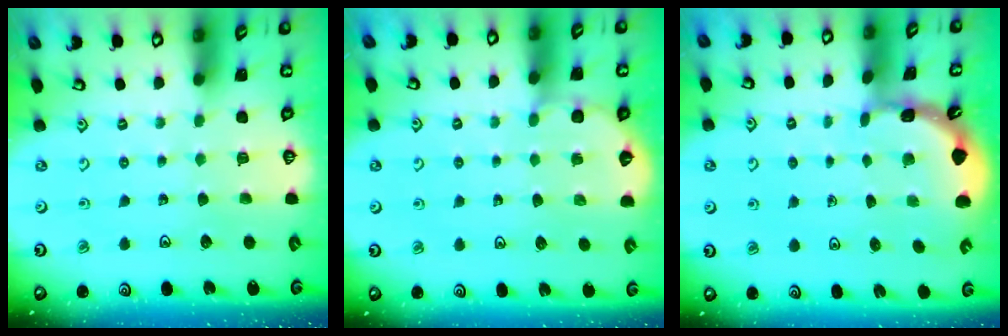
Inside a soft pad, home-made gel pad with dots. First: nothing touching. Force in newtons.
{"total": 4.5, "press": 4.5, "slide": 0.3}
{"total": 1.7, "press": 1.7, "slide": 0.1}